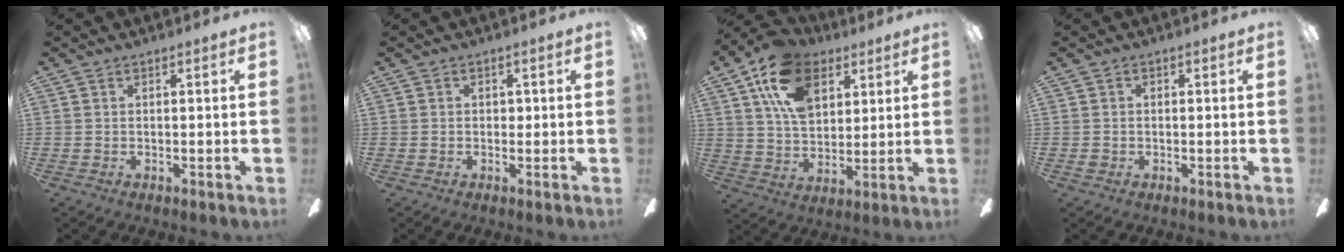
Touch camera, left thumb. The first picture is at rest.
{"total": 1.0, "force": [0.0, 0.9, 0.5], "torque": [-0.010, 0.007, -0.002]}
{"total": 16.8, "force": [8.5, 10.6, 9.9], "torque": [-0.186, -0.012, 0.156]}
{"total": 1.0, "force": [-0.4, 0.8, 0.3], "torque": [-0.006, 0.004, -0.010]}